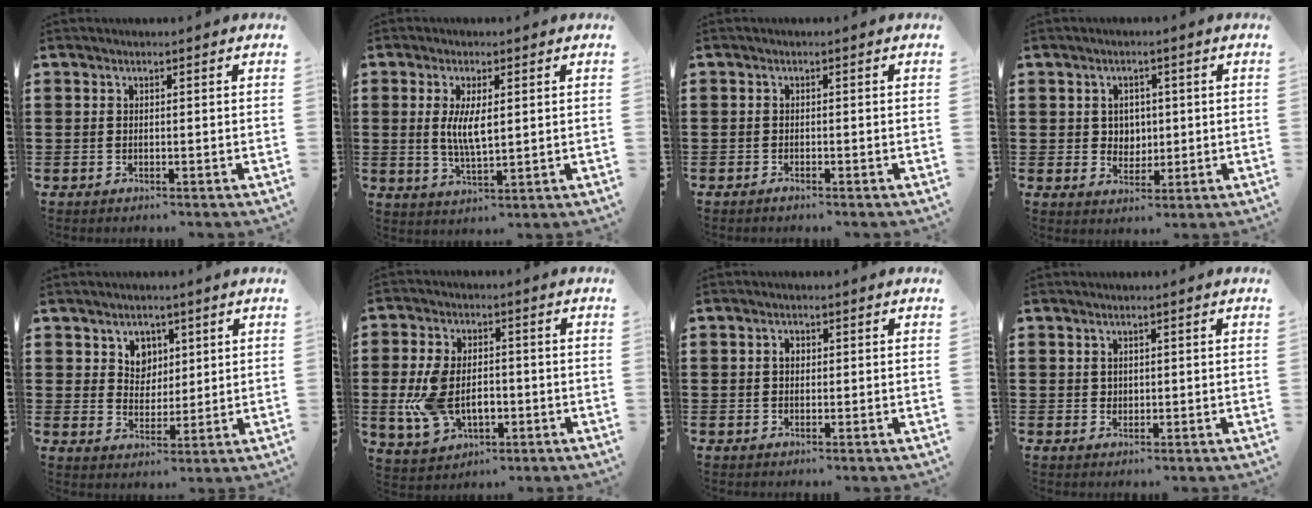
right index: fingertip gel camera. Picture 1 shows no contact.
{"total": 5.4, "force": [0.7, 1.7, 5.1], "torque": [-0.099, 0.003, 0.013]}
{"total": 0.6, "force": [-0.6, 0.0, 0.2], "torque": [-0.007, -0.004, -0.011]}
{"total": 3.1, "force": [0.8, 2.8, 1.1], "torque": [-0.026, 0.005, 0.012]}
{"total": 4.3, "force": [2.3, 3.5, 0.7], "torque": [-0.027, 0.005, 0.040]}
{"total": 8.6, "force": [-1.2, 5.4, 6.5], "torque": [-0.150, 0.006, -0.024]}
{"total": 1.3, "force": [0.2, 0.9, 1.0], "torque": [-0.021, 0.005, 0.004]}
{"total": 1.0, "force": [0.7, 0.8, 0.2], "torque": [-0.007, 0.001, 0.015]}